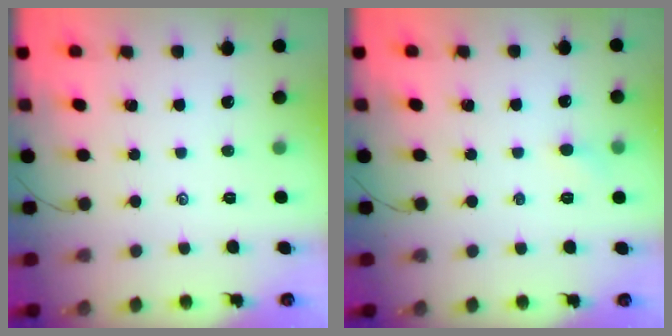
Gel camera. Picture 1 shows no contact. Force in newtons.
{"total": 3.6, "press": 3.4, "slide": 1.2}